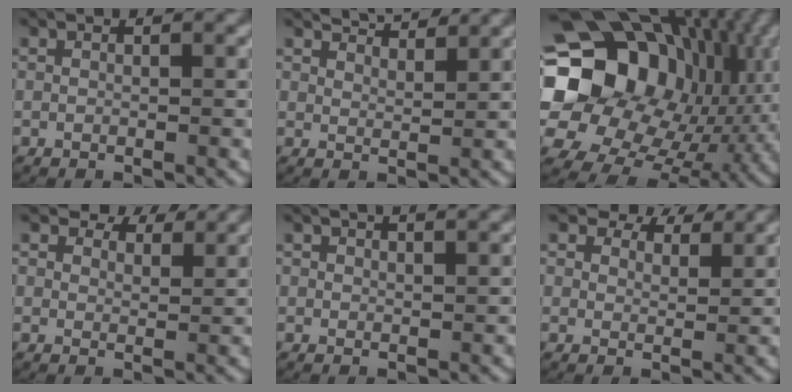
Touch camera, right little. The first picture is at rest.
{"total": 3.6, "force": [3.2, 0.7, 1.4], "torque": [-0.019, 0.000, 0.053]}
{"total": 23.3, "force": [1.5, 18.4, 14.1], "torque": [-0.260, -0.032, 0.022]}
{"total": 2.5, "force": [1.9, 1.4, 1.0], "torque": [-0.018, -0.004, 0.027]}
{"total": 1.2, "force": [1.0, 0.4, 0.6], "torque": [-0.005, 0.004, 0.012]}
{"total": 3.0, "force": [2.2, 1.6, 1.3], "torque": [-0.023, -0.002, 0.032]}